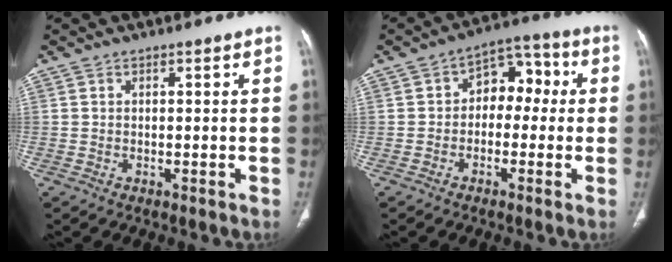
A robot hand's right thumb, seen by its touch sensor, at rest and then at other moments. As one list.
[{"total": 8.4, "force": [-0.1, 5.9, 6.0], "torque": [-0.044, 0.040, -0.017]}]